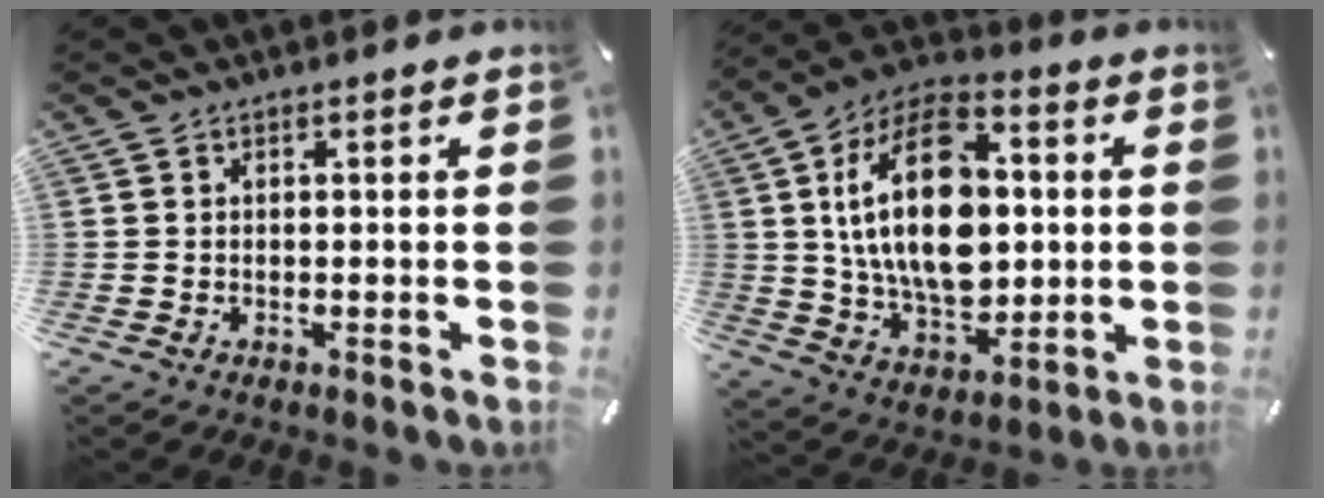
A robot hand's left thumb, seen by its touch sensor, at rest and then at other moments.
{"total": 21.9, "force": [2.1, 14.0, 16.8], "torque": [-0.336, 0.003, 0.028]}